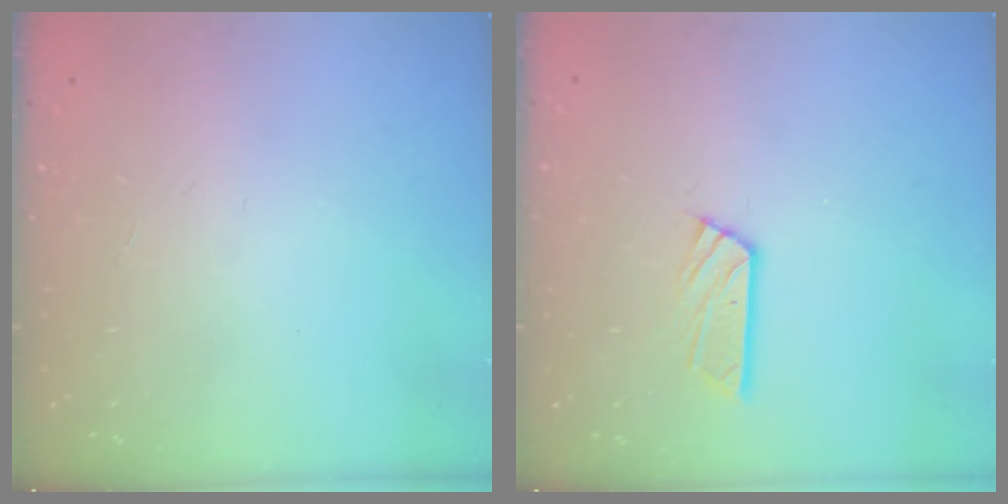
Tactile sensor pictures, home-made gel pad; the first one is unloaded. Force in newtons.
{"total": 4.8, "press": 4.8, "slide": 0.4}